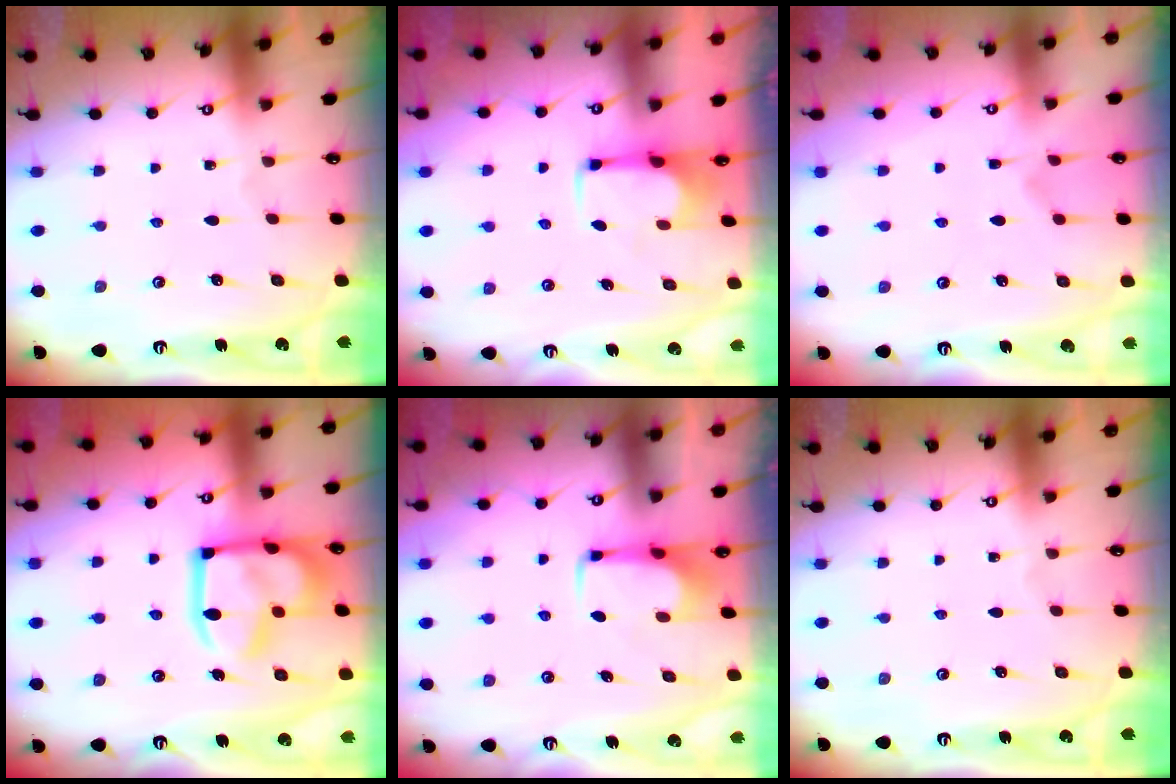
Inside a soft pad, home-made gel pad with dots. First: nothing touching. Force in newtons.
{"total": 2.3, "press": 2.2, "slide": 0.9}
{"total": 2.3, "press": 2.0, "slide": 1.1}
{"total": 19.0, "press": 18.9, "slide": 1.9}
{"total": 1.7, "press": 1.6, "slide": 0.4}
{"total": 0.0}